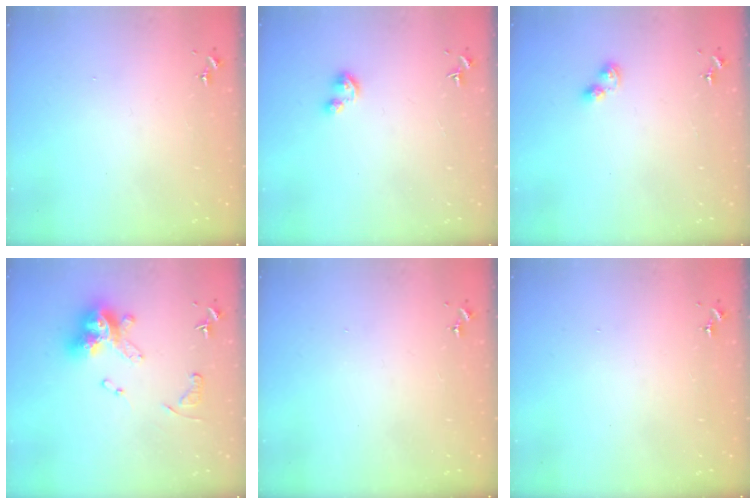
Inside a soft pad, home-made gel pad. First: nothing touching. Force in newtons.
{"total": 3.9, "press": 3.8, "slide": 0.4}
{"total": 3.6, "press": 3.6, "slide": 0.5}
{"total": 14.8, "press": 14.7, "slide": 1.5}
{"total": 0.0}
{"total": 0.0}